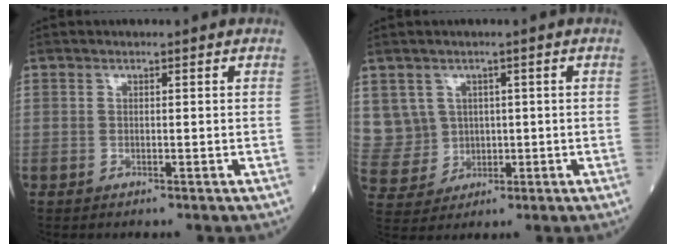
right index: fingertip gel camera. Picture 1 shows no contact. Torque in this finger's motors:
{"motor_torque": [0.13, 0.03, -0.02, 0.03]}